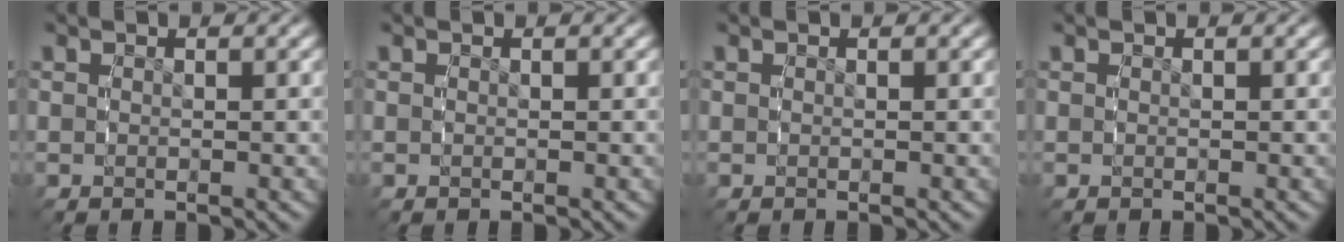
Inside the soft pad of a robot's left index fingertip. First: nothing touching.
{"total": 0.0}
{"total": 0.0}
{"total": 0.0}